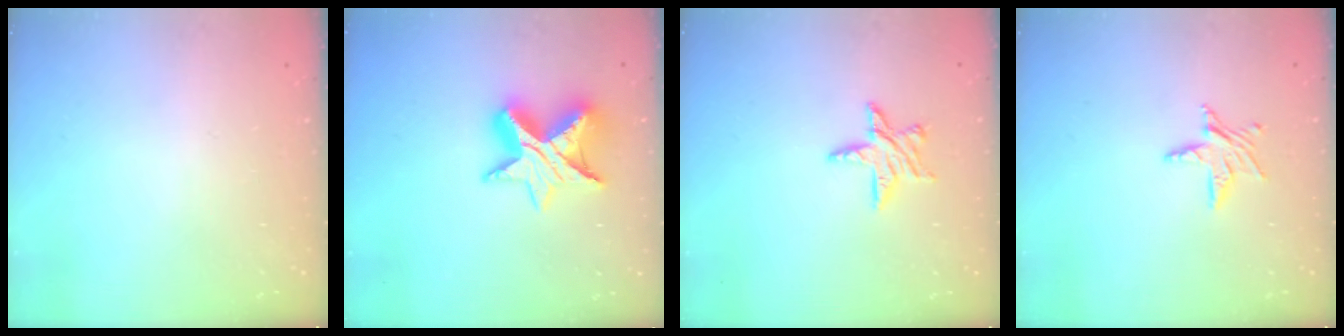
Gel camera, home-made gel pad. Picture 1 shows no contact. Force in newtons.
{"total": 14.4, "press": 14.4, "slide": 0.8}
{"total": 8.7, "press": 8.7, "slide": 0.7}
{"total": 6.7, "press": 6.7, "slide": 0.1}